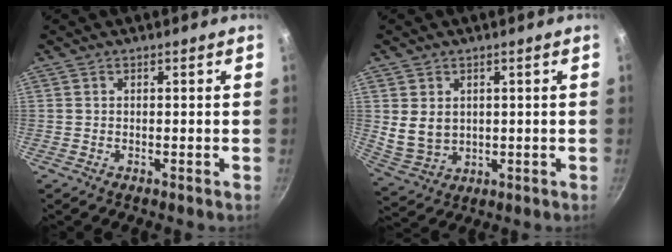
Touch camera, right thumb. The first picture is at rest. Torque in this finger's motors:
{"motor_torque": [-0.29, 2.24, 0.67, -0.05, 0.41]}